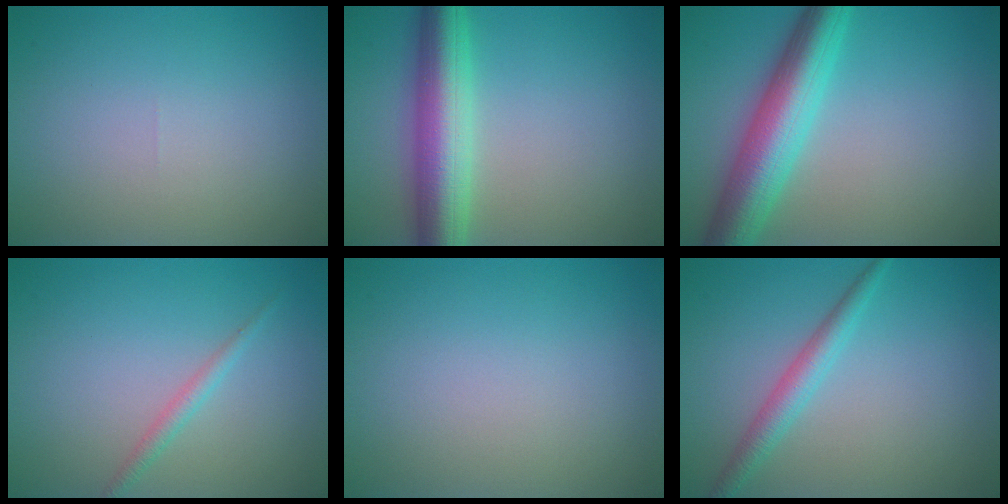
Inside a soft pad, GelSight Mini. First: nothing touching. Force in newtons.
{"total": 7.2, "press": 7.2, "slide": 0.1}
{"total": 7.4, "press": 7.4, "slide": 0.2}
{"total": 1.3, "press": 1.3, "slide": 0.0}
{"total": 0.0}
{"total": 2.5, "press": 2.5, "slide": 0.1}